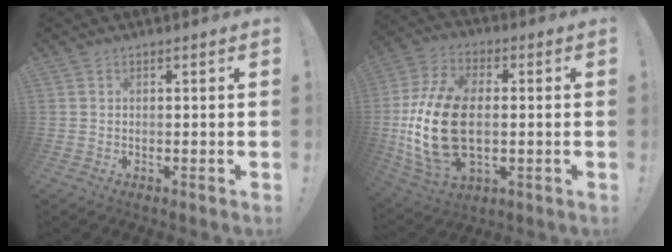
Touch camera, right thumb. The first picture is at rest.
{"total": 20.9, "force": [-1.3, 13.1, 16.2], "torque": [-0.328, 0.007, -0.010]}